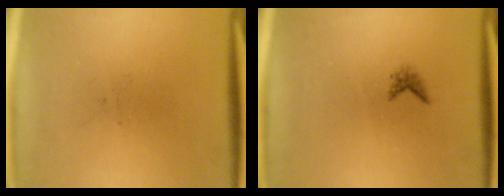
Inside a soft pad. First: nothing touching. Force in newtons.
{"total": 0.9}